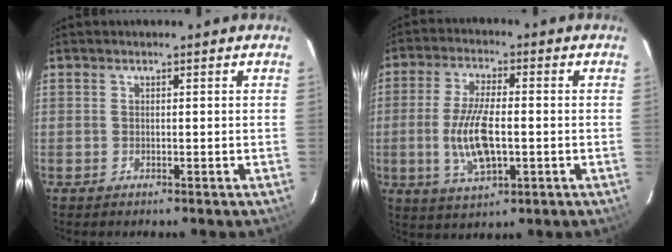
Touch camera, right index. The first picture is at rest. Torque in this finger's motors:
{"motor_torque": [1.17, -0.16, 0.30, 0.10]}